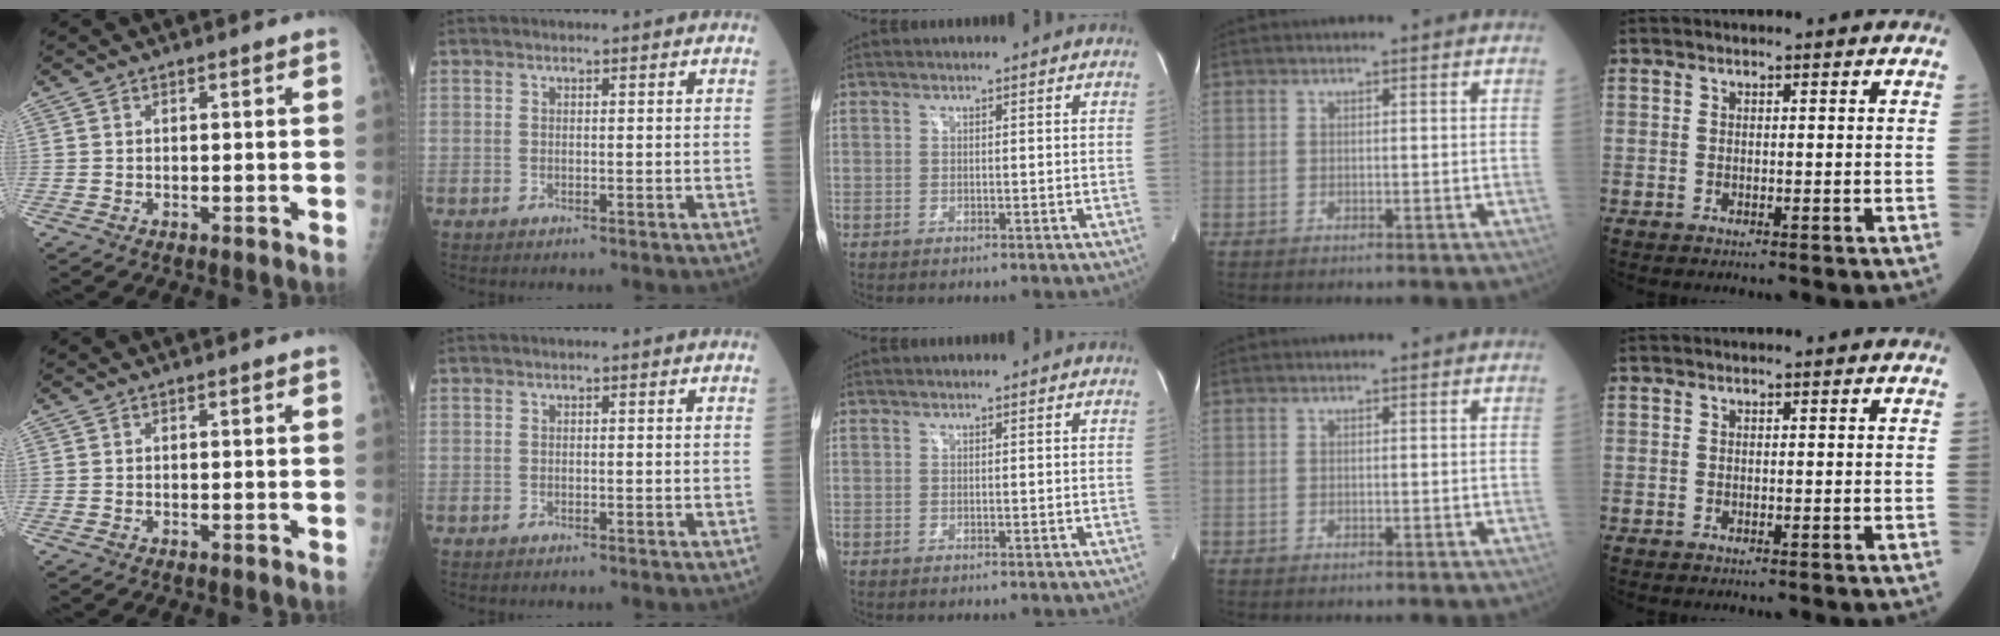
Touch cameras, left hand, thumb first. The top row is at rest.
{}